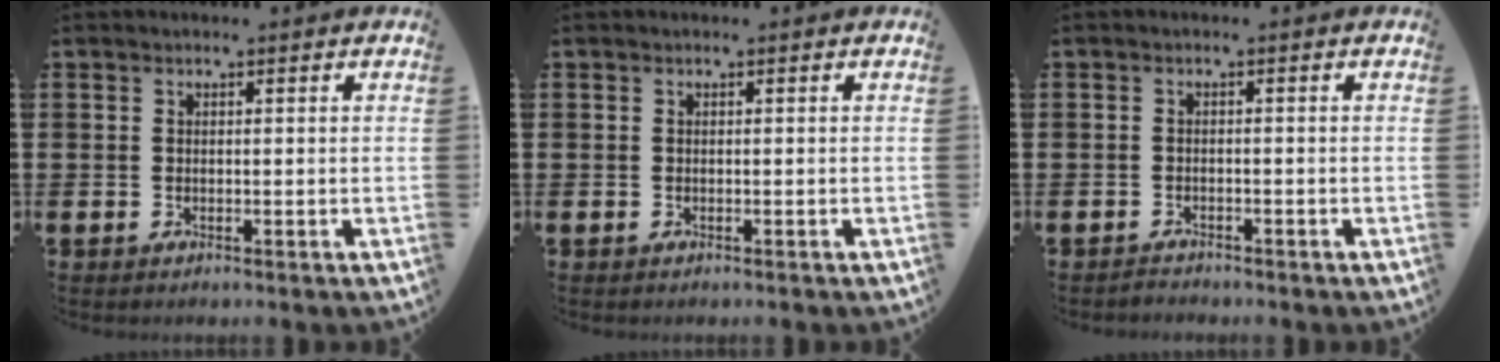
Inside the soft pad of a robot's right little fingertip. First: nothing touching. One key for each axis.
{"total": 0.0}
{"total": 1.0, "fx": -1.0, "fy": 0.1, "fz": -0.1, "tx": 0.000, "ty": 0.003, "tz": -0.021}